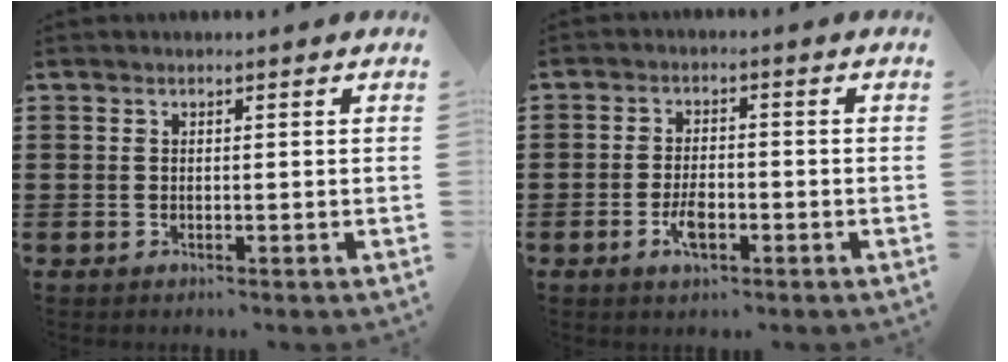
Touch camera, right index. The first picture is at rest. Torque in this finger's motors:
{"motor_torque": [0.07, 0.35, 0.04, 0.00]}